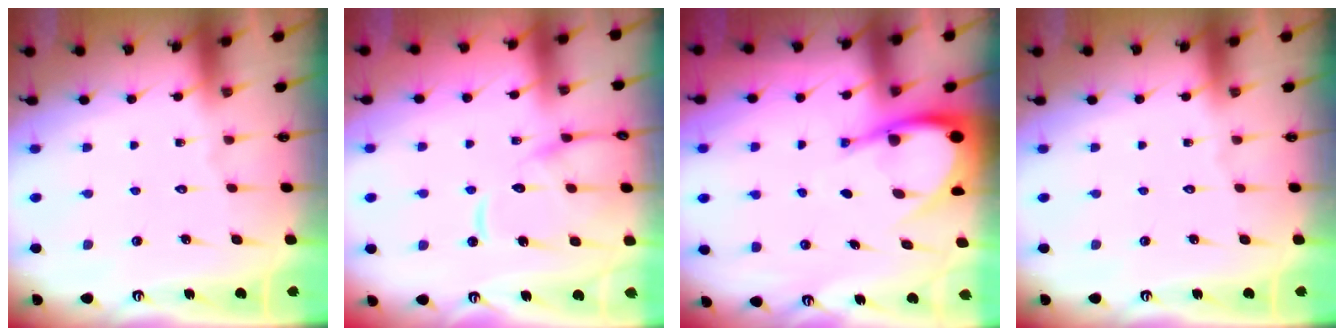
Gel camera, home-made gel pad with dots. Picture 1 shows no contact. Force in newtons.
{"total": 14.0, "press": 13.9, "slide": 1.4}
{"total": 8.7, "press": 8.7, "slide": 1.1}
{"total": 0.0}